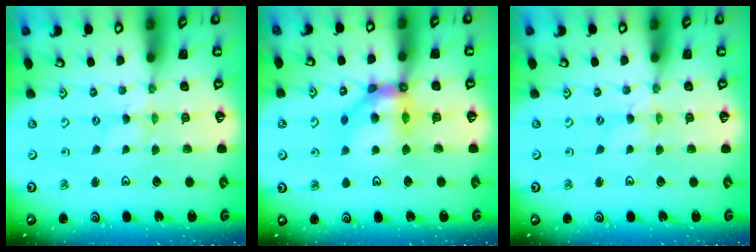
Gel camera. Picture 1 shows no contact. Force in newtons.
{"total": 11.2, "press": 11.0, "slide": 2.1}
{"total": 1.1, "press": 1.1, "slide": 0.2}